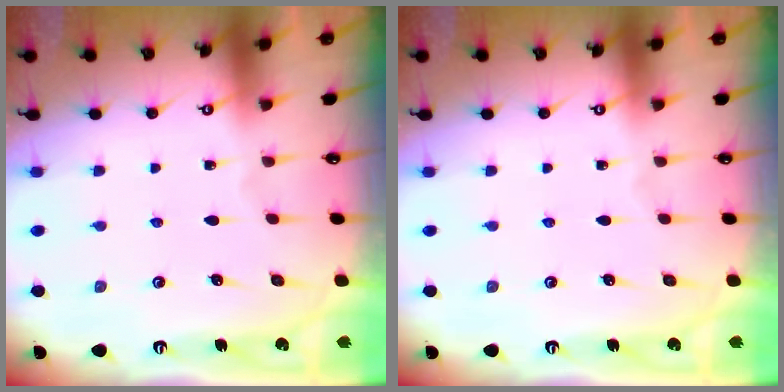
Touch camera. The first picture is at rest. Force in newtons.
{"total": 0.0}